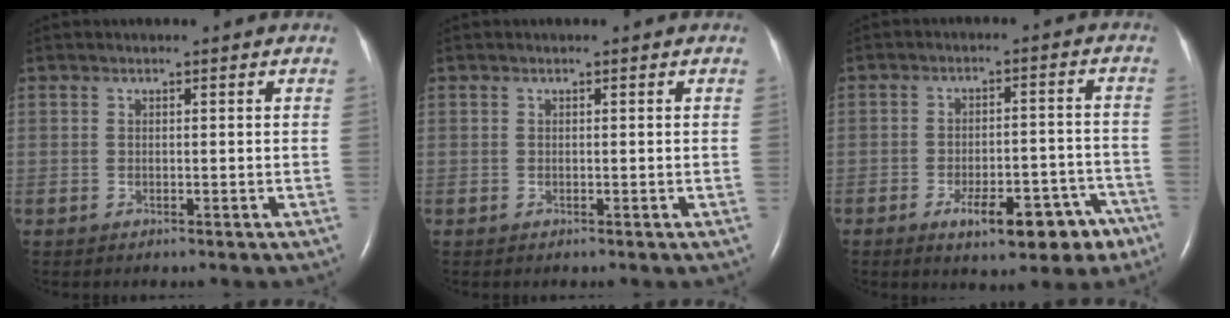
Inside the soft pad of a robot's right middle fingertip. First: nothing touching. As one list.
[{"total": 0.0}, {"total": 10.2, "force": [-6.2, 3.8, 7.2], "torque": [-0.091, 0.017, -0.082]}]